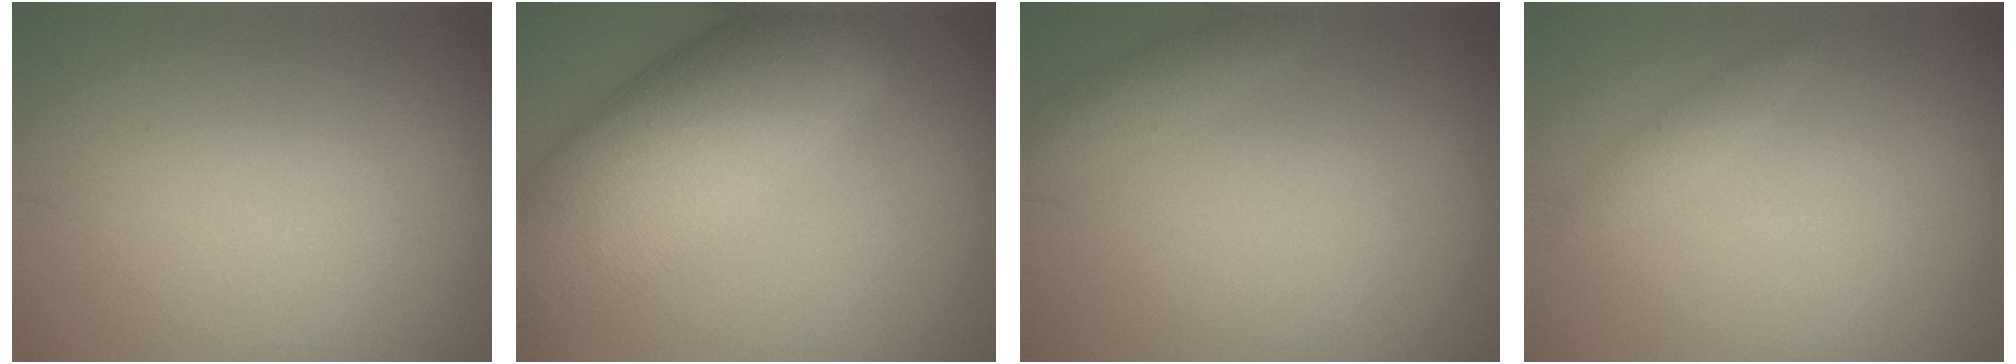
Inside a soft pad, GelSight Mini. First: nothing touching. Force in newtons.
{"total": 12.0, "press": 12.0, "slide": 0.5}
{"total": 1.3, "press": 1.3, "slide": 0.1}
{"total": 1.0, "press": 1.0, "slide": 0.1}